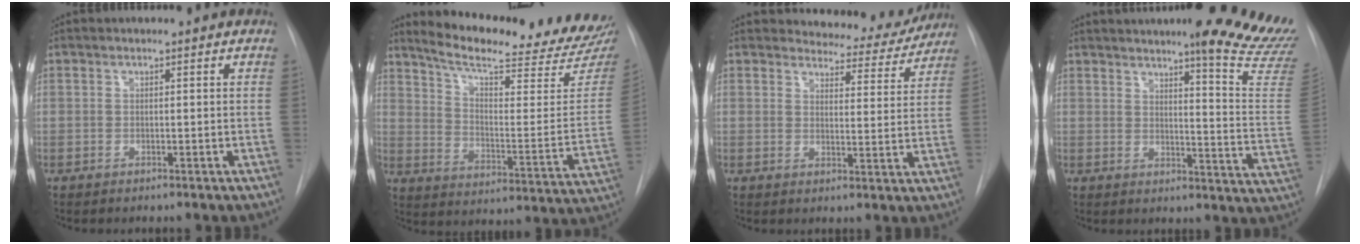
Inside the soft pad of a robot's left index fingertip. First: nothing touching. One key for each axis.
{"total": 25.1, "fx": 22.9, "fy": 2.4, "fz": 10.0, "tx": -0.152, "ty": -0.087, "tz": 0.295}
{"total": 9.2, "fx": 8.9, "fy": 2.3, "fz": 0.4, "tx": 0.011, "ty": -0.022, "tz": 0.098}
{"total": 20.9, "fx": 17.8, "fy": 0.2, "fz": 11.0, "tx": -0.136, "ty": -0.093, "tz": 0.200}